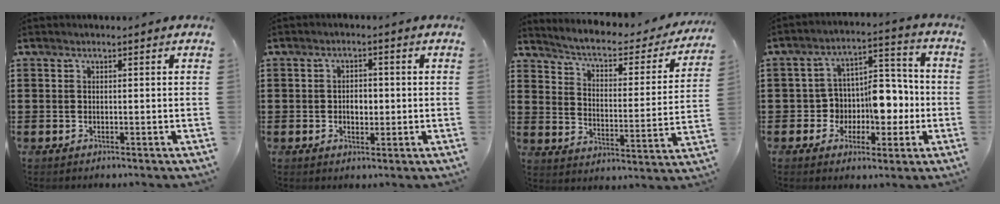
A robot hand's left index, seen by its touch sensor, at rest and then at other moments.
{"total": 2.7, "force": [-0.4, 1.7, 2.0], "torque": [-0.034, 0.001, -0.012]}
{"total": 3.7, "force": [3.1, 0.8, 1.9], "torque": [-0.056, -0.025, 0.042]}
{"total": 8.3, "force": [-1.2, 6.8, 4.5], "torque": [-0.070, 0.006, -0.020]}